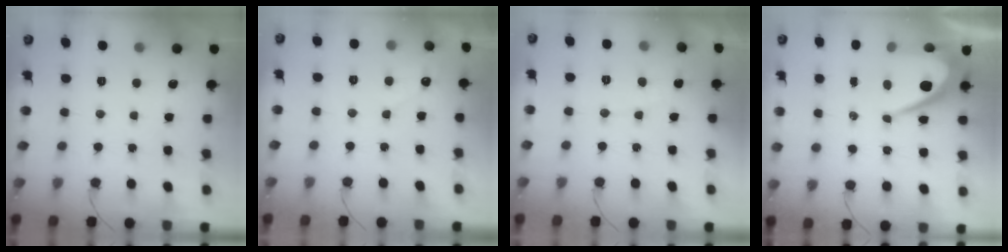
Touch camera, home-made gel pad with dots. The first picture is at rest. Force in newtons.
{"total": 2.7, "press": 2.7, "slide": 0.1}
{"total": 4.4, "press": 4.4, "slide": 0.3}
{"total": 11.5, "press": 11.4, "slide": 0.9}